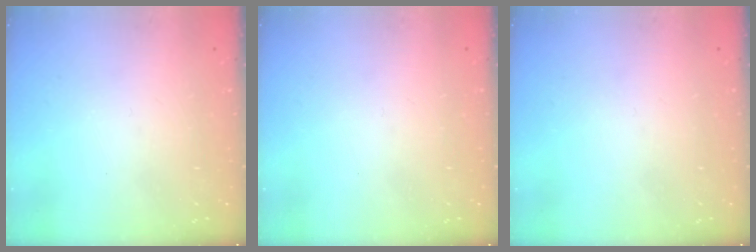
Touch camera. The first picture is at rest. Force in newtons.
{"total": 0.0}
{"total": 0.0}